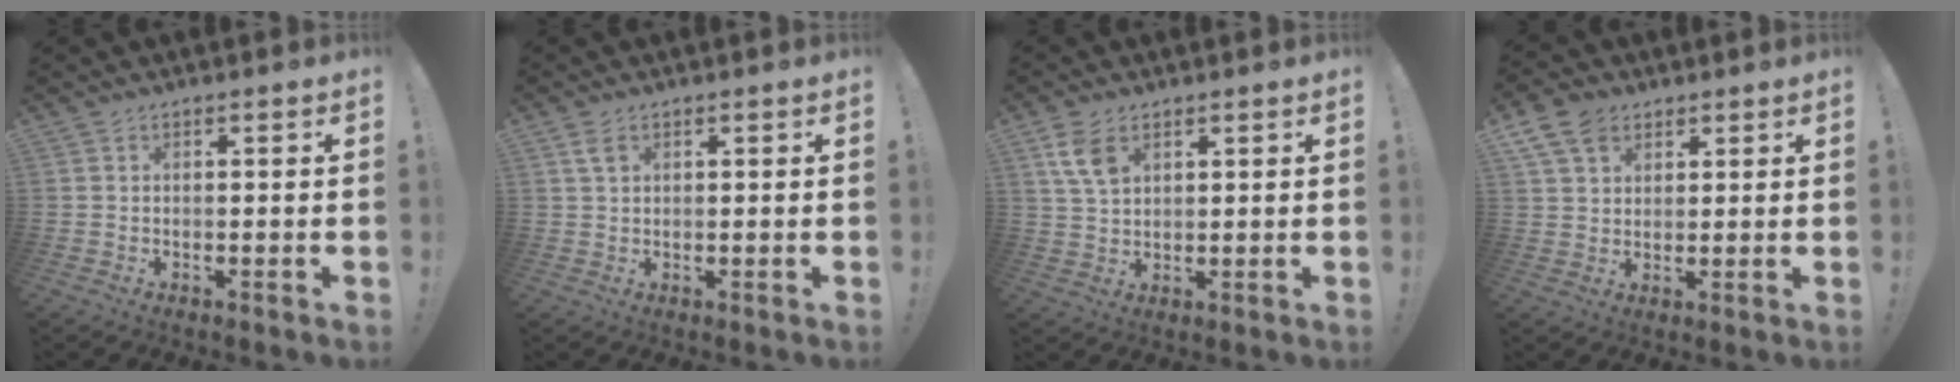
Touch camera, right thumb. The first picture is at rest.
{"total": 2.9, "force": [1.5, 1.6, 2.0], "torque": [-0.032, -0.003, 0.025]}
{"total": 7.1, "force": [3.5, 4.2, 4.5], "torque": [-0.090, -0.011, 0.069]}
{"total": 8.8, "force": [4.9, 6.1, 4.0], "torque": [-0.074, -0.016, 0.098]}